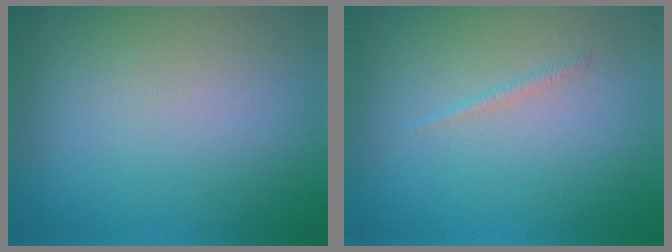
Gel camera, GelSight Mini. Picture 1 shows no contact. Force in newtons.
{"total": 0.5, "press": 0.5, "slide": 0.1}